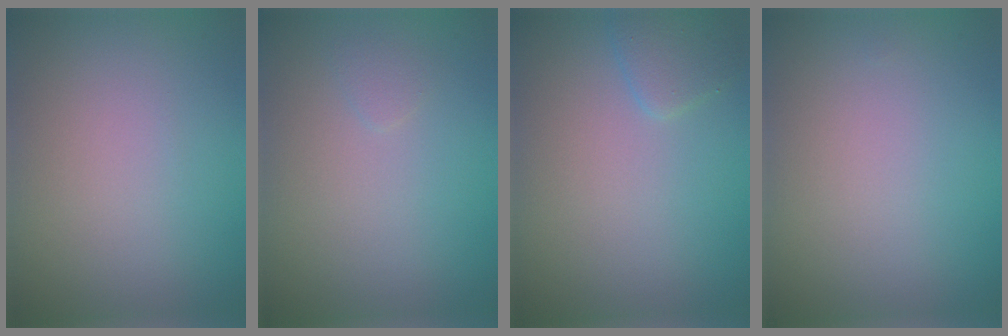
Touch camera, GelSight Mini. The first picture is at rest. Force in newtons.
{"total": 0.6, "press": 0.6, "slide": 0.1}
{"total": 1.5, "press": 1.5, "slide": 0.1}
{"total": 0.0}